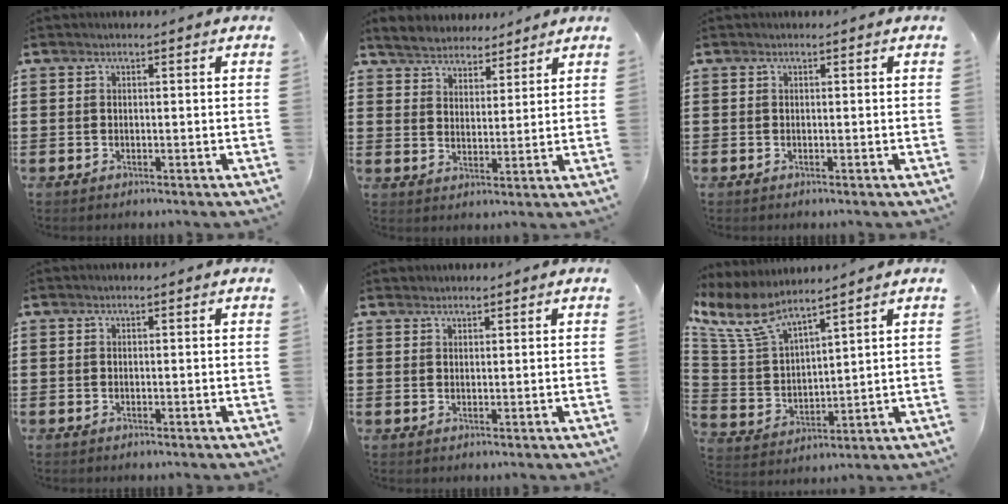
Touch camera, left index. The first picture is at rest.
{"total": 4.3, "force": [4.1, 1.3, -0.2], "torque": [-0.016, -0.010, 0.074]}
{"total": 0.0}
{"total": 0.0}
{"total": 1.3, "force": [1.2, 0.4, 0.0], "torque": [-0.002, 0.001, 0.025]}
{"total": 8.9, "force": [7.2, 2.5, 4.6], "torque": [-0.131, -0.035, 0.125]}